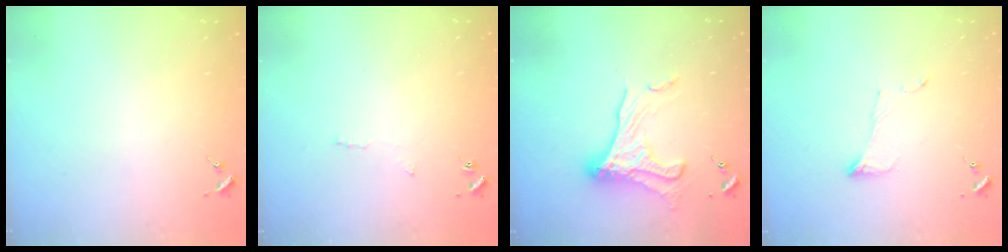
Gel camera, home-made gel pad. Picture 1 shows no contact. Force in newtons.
{"total": 2.9, "press": 2.9, "slide": 0.5}
{"total": 15.4, "press": 15.4, "slide": 1.3}
{"total": 6.7, "press": 6.6, "slide": 0.6}